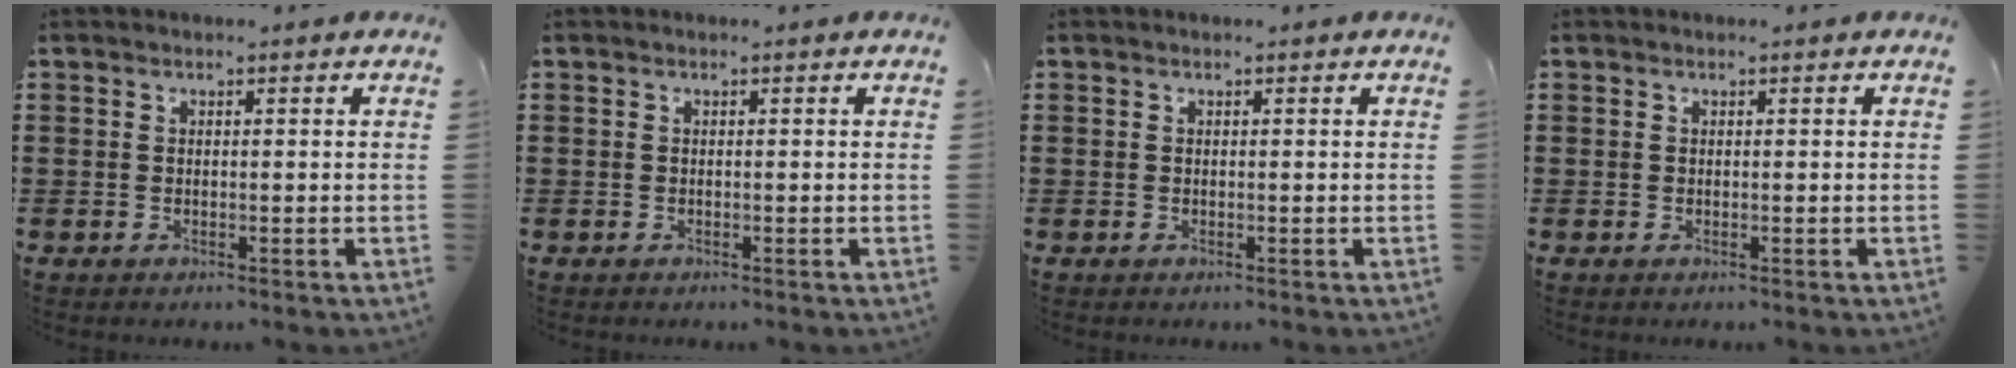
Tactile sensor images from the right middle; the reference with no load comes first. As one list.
[{"total": 0.0}, {"total": 0.0}, {"total": 0.0}]